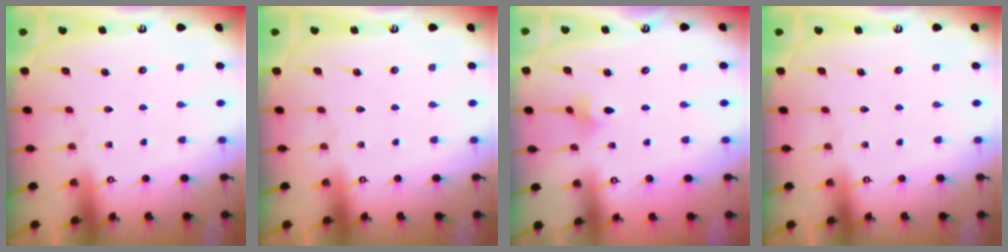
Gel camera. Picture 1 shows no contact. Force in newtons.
{"total": 0.0}
{"total": 3.4, "press": 3.3, "slide": 0.8}
{"total": 0.0}